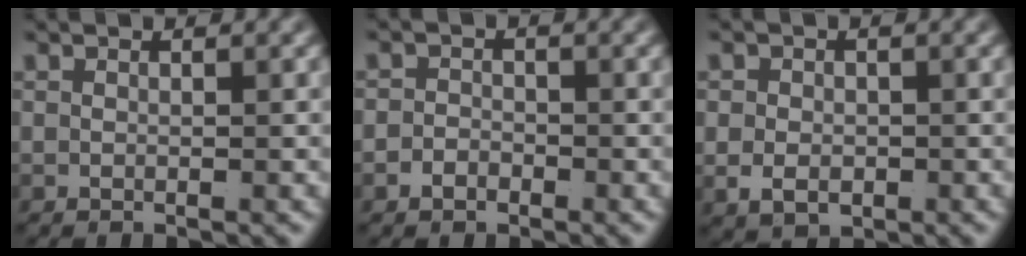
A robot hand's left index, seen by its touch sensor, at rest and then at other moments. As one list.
[{"total": 1.6, "force": [-1.2, 1.0, 0.1], "torque": [0.005, -0.009, -0.021]}, {"total": 3.0, "force": [-0.5, 2.5, 1.6], "torque": [-0.030, -0.017, 0.002]}]